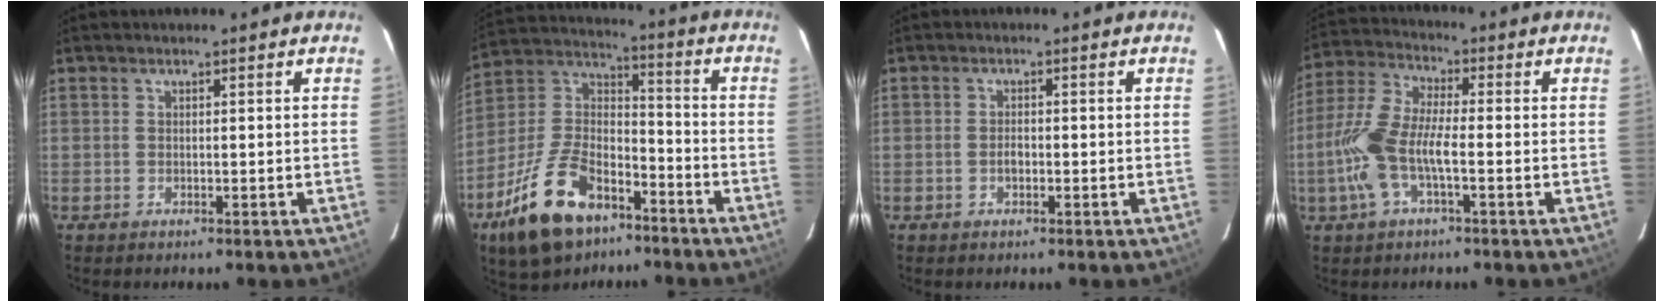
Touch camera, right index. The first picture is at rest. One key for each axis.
{"total": 19.8, "fx": -11.5, "fy": 10.7, "fz": 12.1, "tx": -0.254, "ty": 0.011, "tz": -0.195}
{"total": 1.4, "fx": -0.6, "fy": 0.8, "fz": 1.0, "tx": -0.020, "ty": 0.005, "tz": -0.009}
{"total": 10.8, "fx": -2.9, "fy": 3.5, "fz": 9.8, "tx": -0.222, "ty": 0.006, "tz": -0.059}